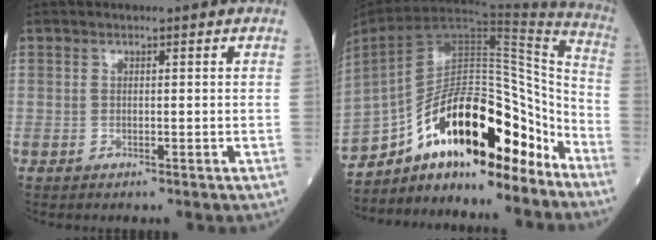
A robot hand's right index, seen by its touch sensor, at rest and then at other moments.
{"total": 23.0, "force": [-15.6, 7.5, 15.2], "torque": [-0.258, 0.032, -0.252]}